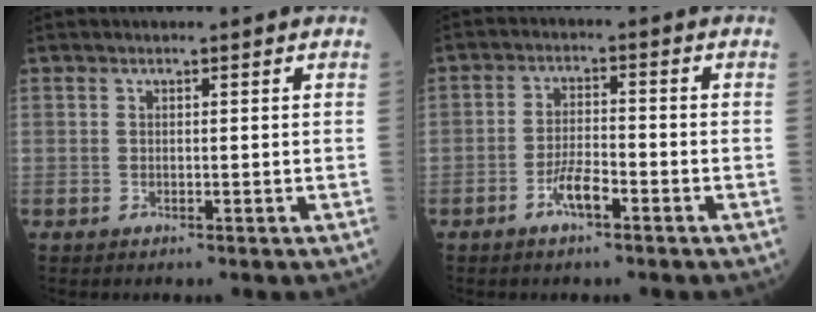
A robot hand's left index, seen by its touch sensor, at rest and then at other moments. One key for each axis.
{"total": 4.1, "fx": -2.6, "fy": 0.8, "fz": 3.1, "tx": -0.059, "ty": 0.000, "tz": -0.051}